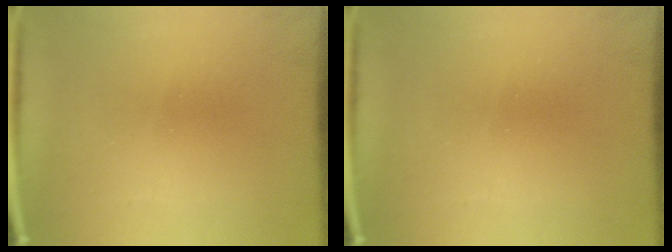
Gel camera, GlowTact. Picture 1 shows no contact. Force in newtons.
{"total": 0.0}